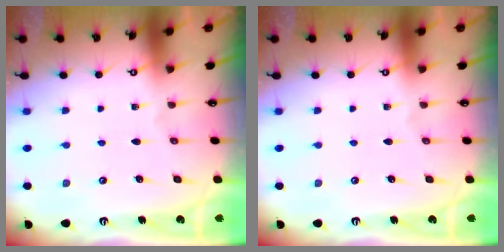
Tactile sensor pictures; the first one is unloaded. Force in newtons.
{"total": 0.0}